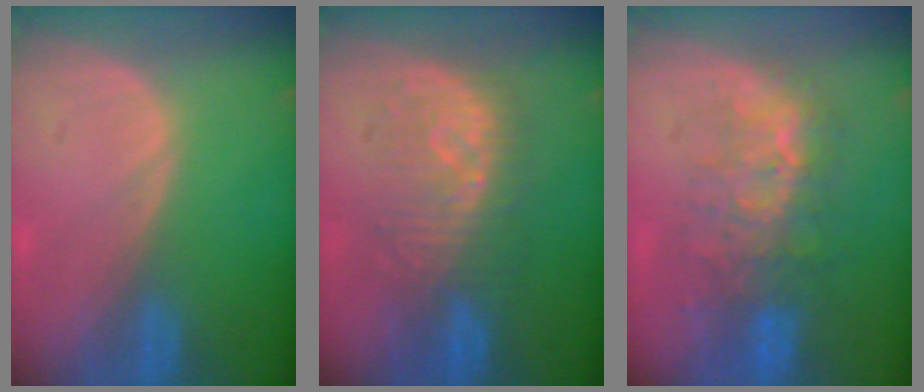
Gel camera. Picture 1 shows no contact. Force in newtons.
{"total": 8.2, "press": 8.2, "slide": 0.5}
{"total": 9.0, "press": 8.3, "slide": 3.5}